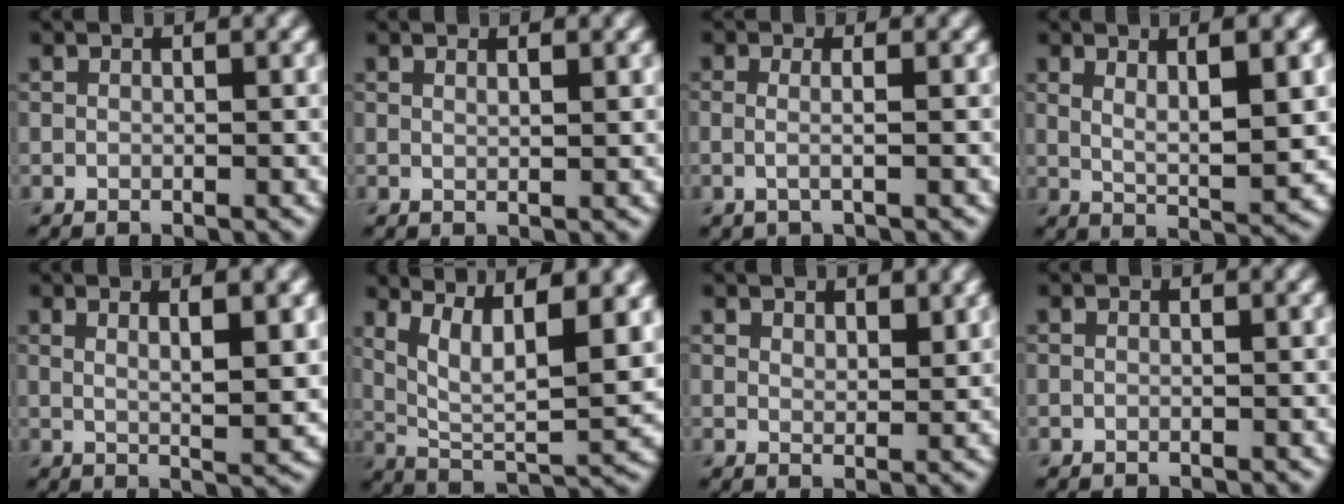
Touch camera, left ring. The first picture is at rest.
{"total": 1.1, "force": [0.7, 0.3, 0.8], "torque": [-0.008, 0.002, 0.011]}
{"total": 1.7, "force": [-0.1, 0.6, 1.6], "torque": [-0.026, -0.005, -0.011]}
{"total": 5.3, "force": [1.6, 1.3, 4.9], "torque": [-0.074, -0.008, 0.029]}
{"total": 4.8, "force": [1.7, 1.2, 4.4], "torque": [-0.056, -0.007, 0.027]}
{"total": 10.3, "force": [4.3, 3.1, 8.9], "torque": [-0.147, 0.005, 0.072]}
{"total": 2.3, "force": [1.7, 1.1, 1.0], "torque": [-0.018, -0.002, 0.032]}
{"total": 0.0}